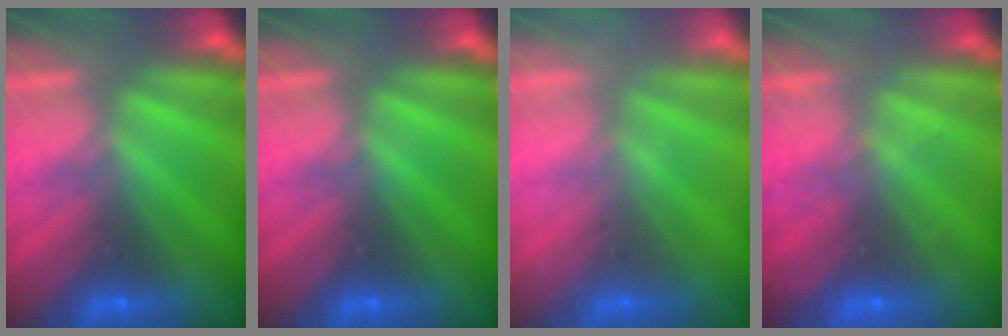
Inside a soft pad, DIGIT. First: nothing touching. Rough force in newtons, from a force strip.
{"total": 0.0}
{"total": 2.3}
{"total": 2.1}